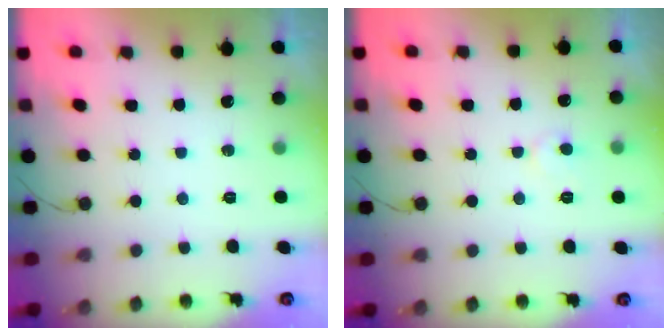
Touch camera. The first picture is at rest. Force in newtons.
{"total": 4.6, "press": 4.6, "slide": 0.4}